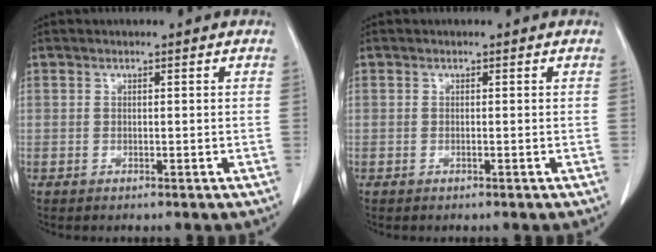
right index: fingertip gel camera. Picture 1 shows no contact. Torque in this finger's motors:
{"motor_torque": [0.16, 0.00, 0.03, 0.01]}